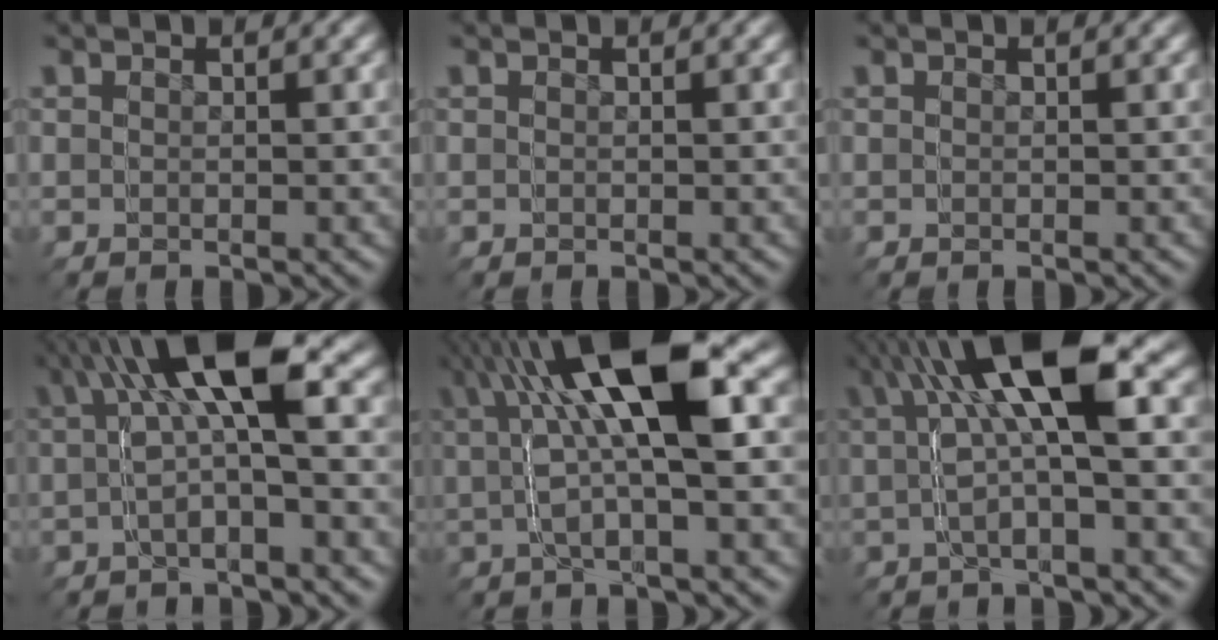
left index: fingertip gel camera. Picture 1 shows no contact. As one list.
[{"total": 0.0}, {"total": 0.0}, {"total": 8.1, "force": [0.2, 4.7, 6.6], "torque": [-0.143, 0.001, 0.010]}, {"total": 9.7, "force": [2.6, 4.7, 8.1], "torque": [-0.153, 0.035, 0.033]}, {"total": 8.1, "force": [1.2, 4.3, 6.8], "torque": [-0.137, 0.019, 0.017]}]